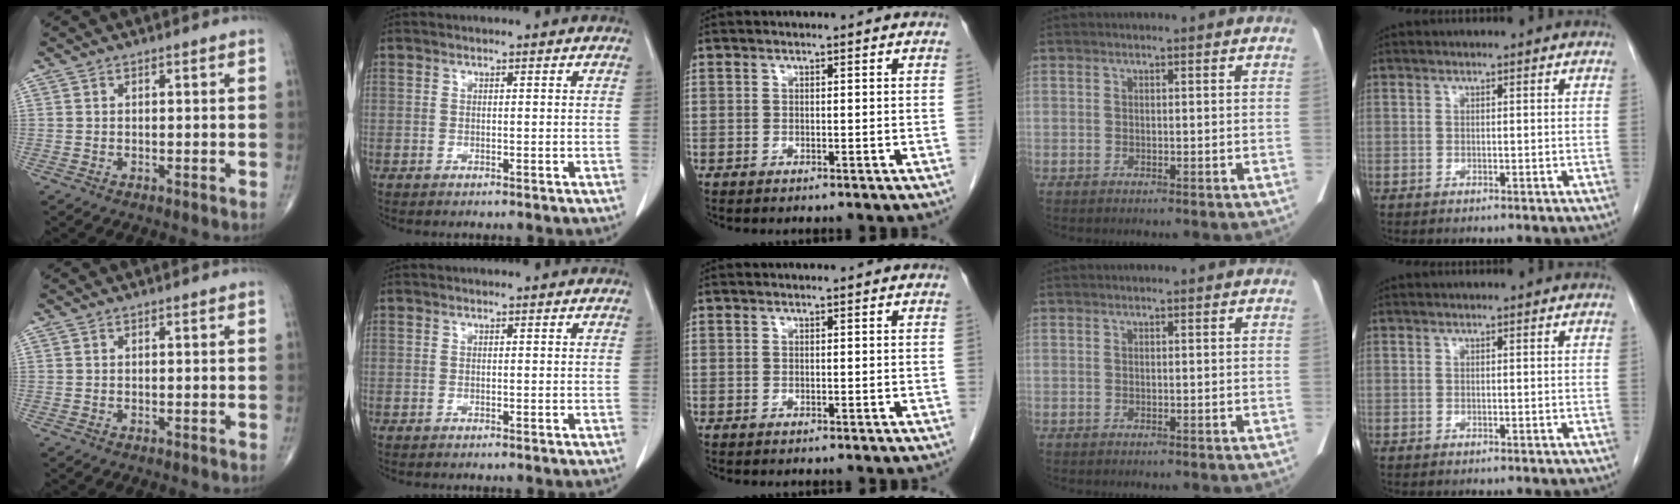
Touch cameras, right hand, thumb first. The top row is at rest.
{}